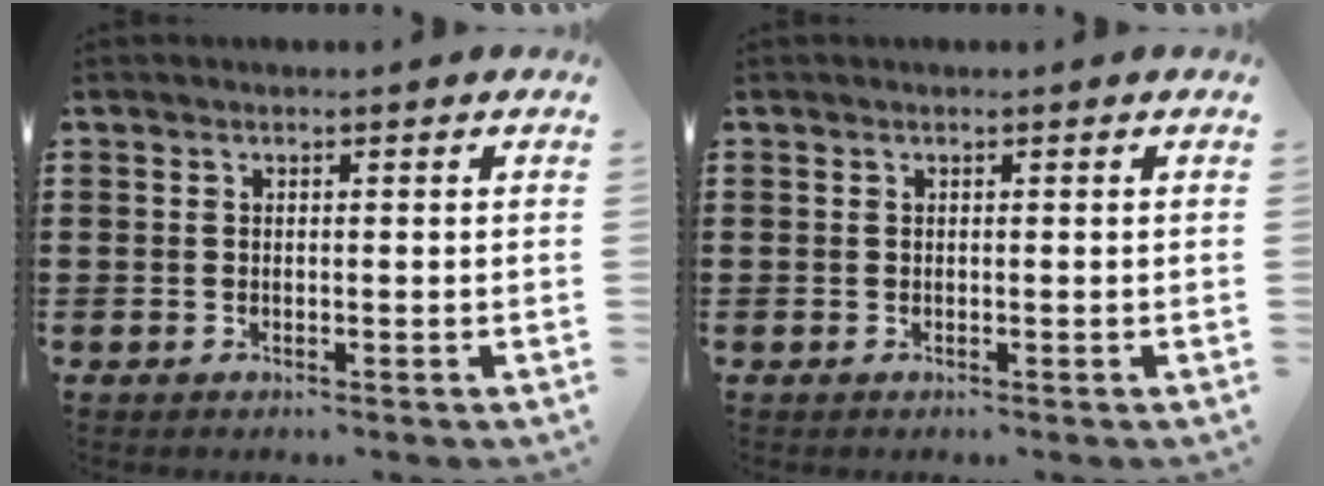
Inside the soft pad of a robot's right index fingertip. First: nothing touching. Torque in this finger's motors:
{"motor_torque": [-0.81, 1.33, 0.00, 0.01]}